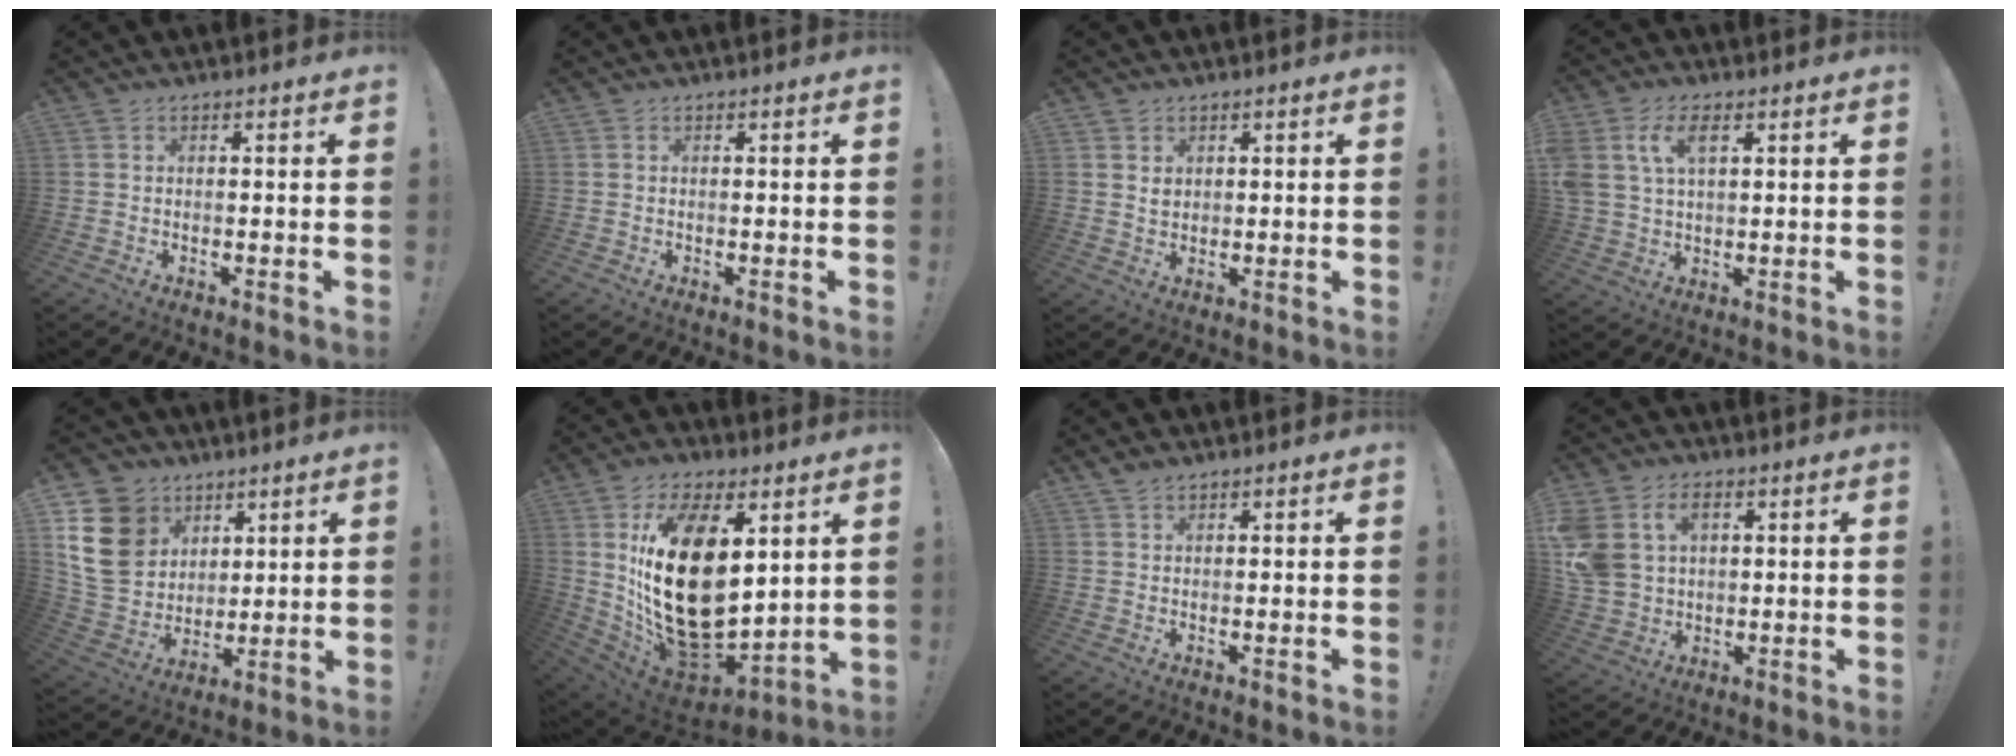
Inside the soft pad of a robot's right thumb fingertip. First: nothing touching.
{"total": 0.0}
{"total": 2.7, "force": [1.5, 2.0, 0.9], "torque": [-0.006, -0.006, 0.025]}
{"total": 8.7, "force": [3.5, 5.4, 5.9], "torque": [-0.137, 0.001, 0.064]}
{"total": 17.4, "force": [6.7, 14.1, 7.7], "torque": [-0.135, -0.036, 0.141]}
{"total": 27.8, "force": [4.6, 16.0, 22.3], "torque": [-0.433, -0.041, 0.094]}
{"total": 2.1, "force": [1.7, 0.8, 0.9], "torque": [-0.012, -0.006, 0.032]}
{"total": 11.0, "force": [4.1, 8.1, 6.1], "torque": [-0.138, -0.005, 0.085]}